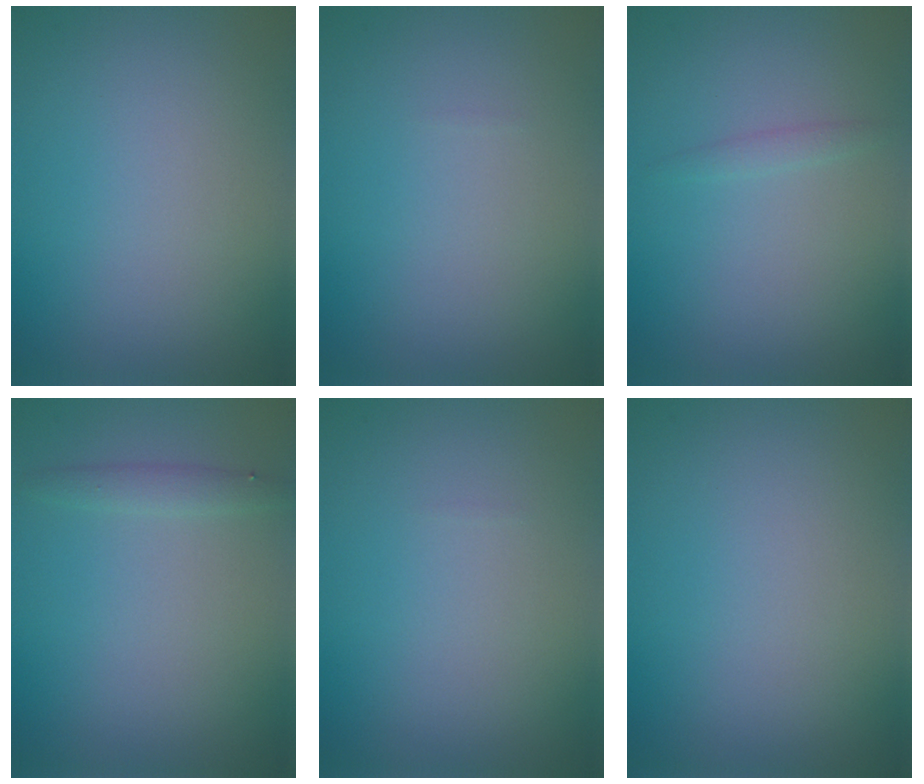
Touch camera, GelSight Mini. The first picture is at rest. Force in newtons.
{"total": 0.0}
{"total": 0.8, "press": 0.8, "slide": 0.1}
{"total": 1.1, "press": 1.1, "slide": 0.1}
{"total": 0.0}
{"total": 0.0}